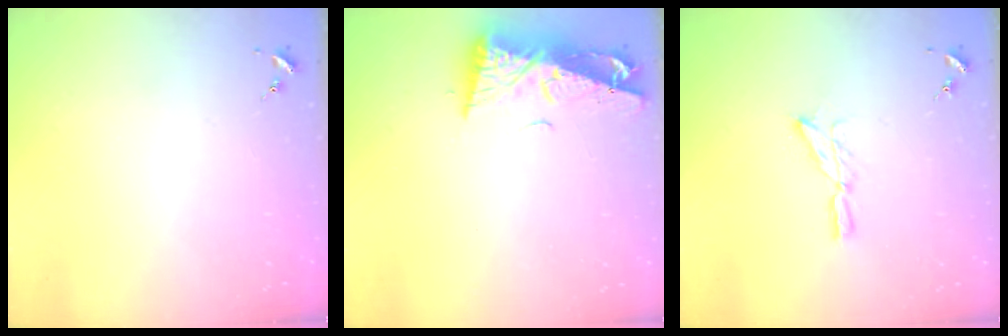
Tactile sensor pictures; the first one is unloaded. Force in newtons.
{"total": 10.6, "press": 10.5, "slide": 1.4}
{"total": 8.4, "press": 8.3, "slide": 0.2}